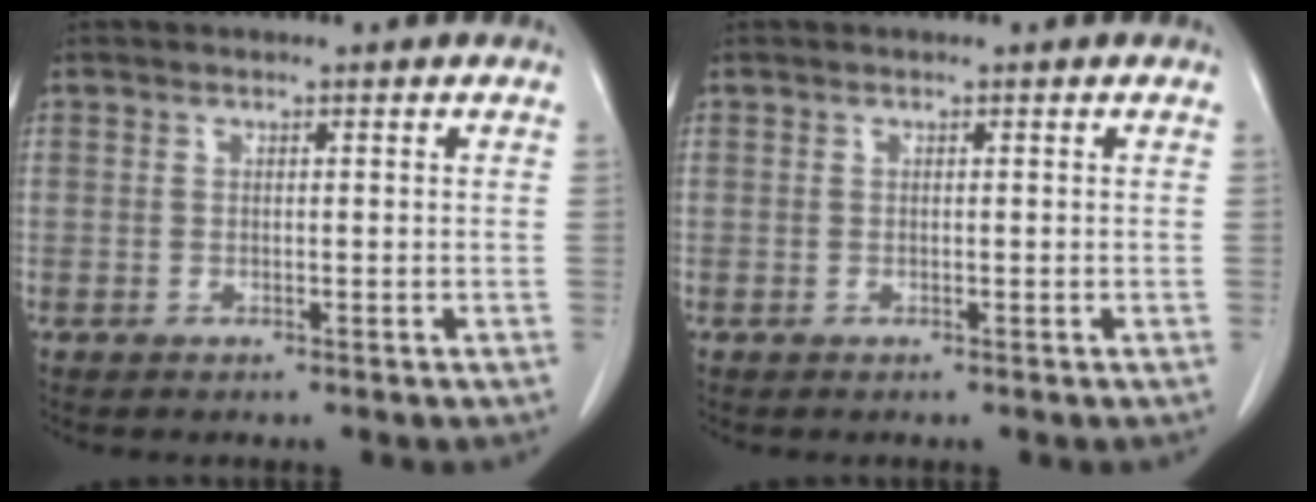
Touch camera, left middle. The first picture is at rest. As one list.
[{"total": 0.0}]